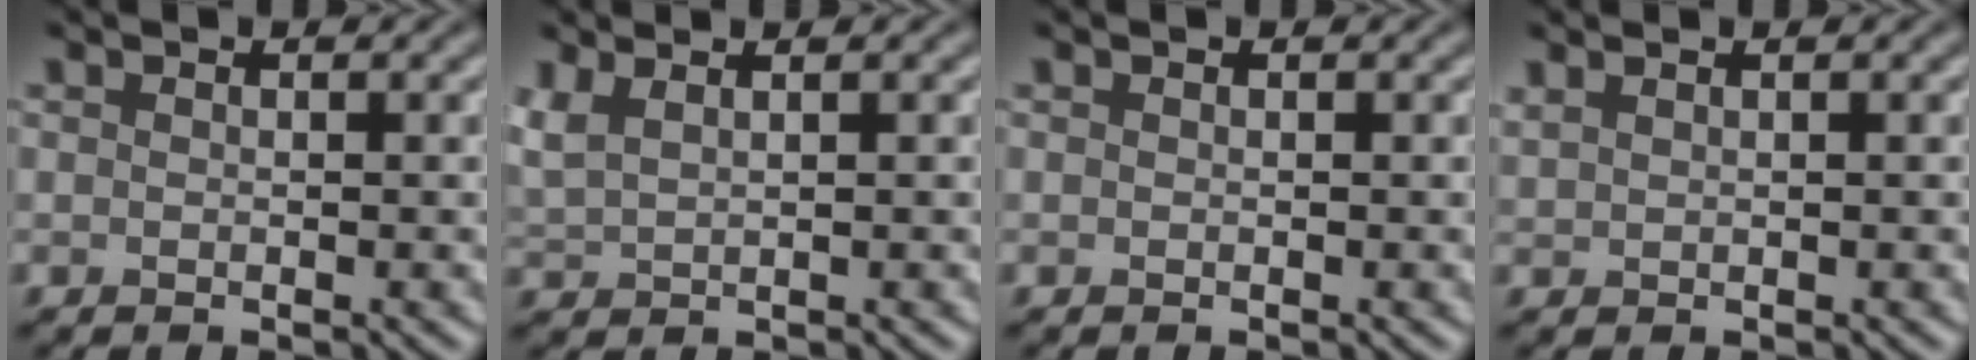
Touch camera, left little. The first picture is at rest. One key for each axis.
{"total": 2.0, "fx": 1.2, "fy": 0.7, "fz": 1.5, "tx": -0.046, "ty": 0.008, "tz": 0.029}
{"total": 0.0}
{"total": 0.7, "fx": 0.6, "fy": 0.1, "fz": 0.3, "tx": -0.012, "ty": 0.003, "tz": 0.016}